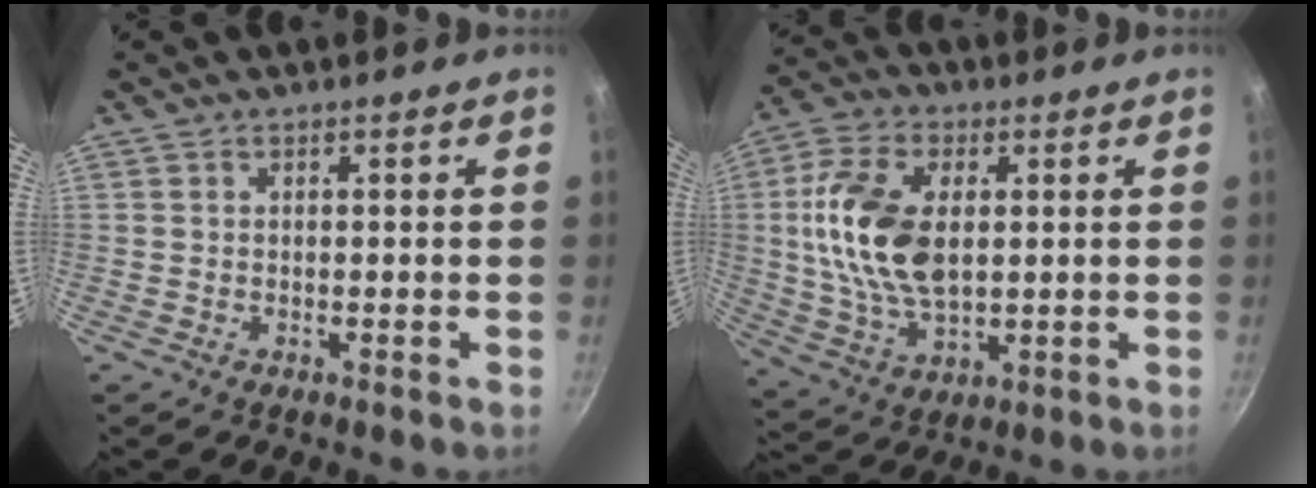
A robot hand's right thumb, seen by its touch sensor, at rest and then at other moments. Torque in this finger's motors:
{"motor_torque": [2.02, 2.17, 1.79, -0.03, 0.20]}